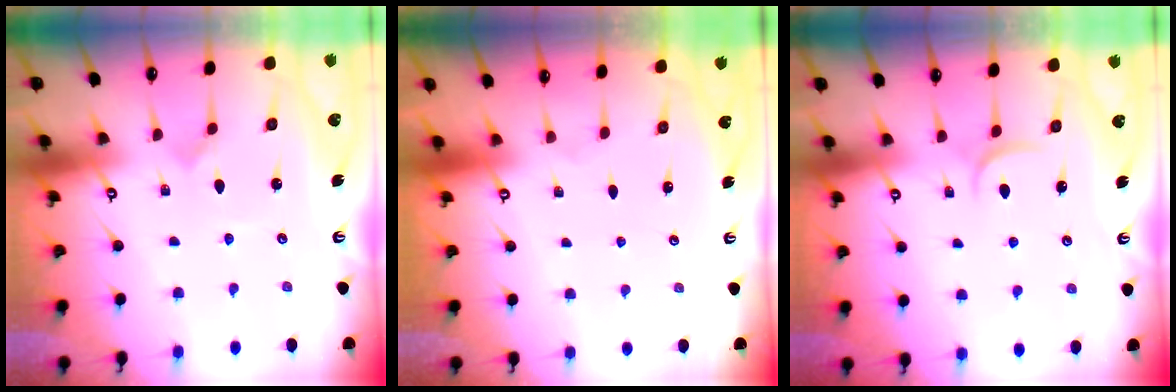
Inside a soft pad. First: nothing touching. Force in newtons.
{"total": 0.0}
{"total": 5.6, "press": 5.6, "slide": 0.4}